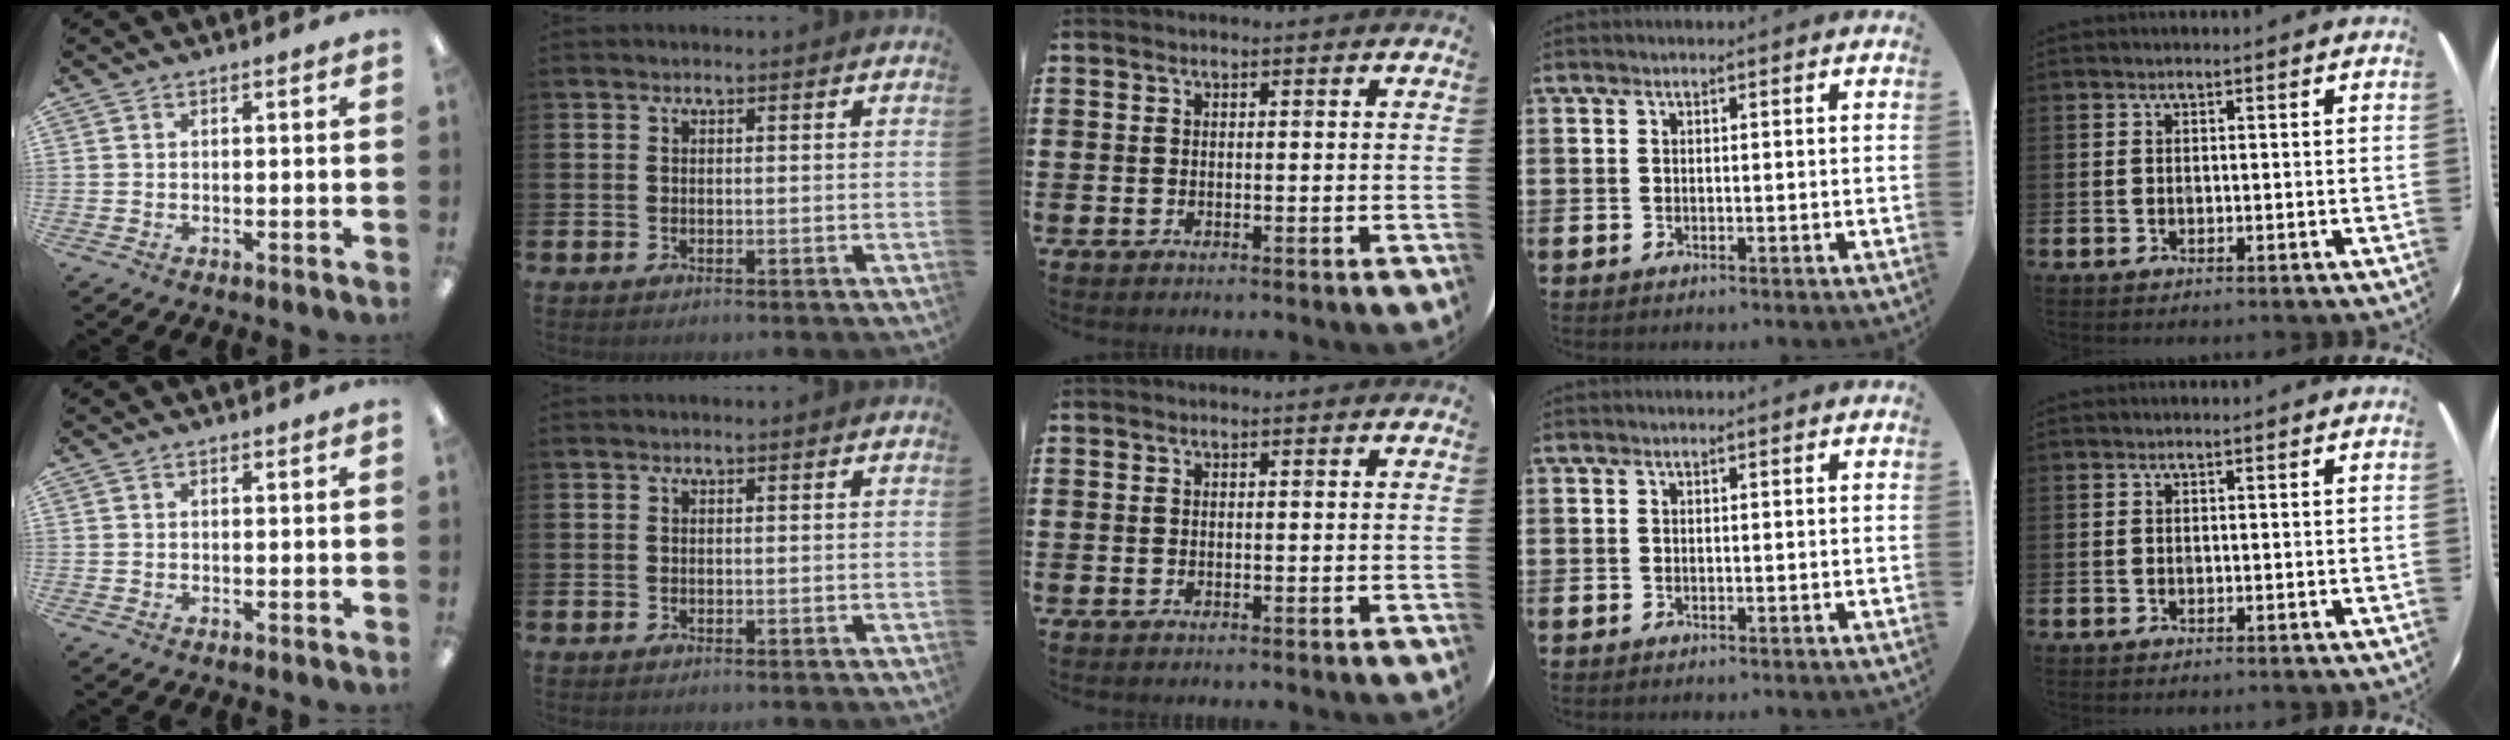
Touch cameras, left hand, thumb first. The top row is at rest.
{}